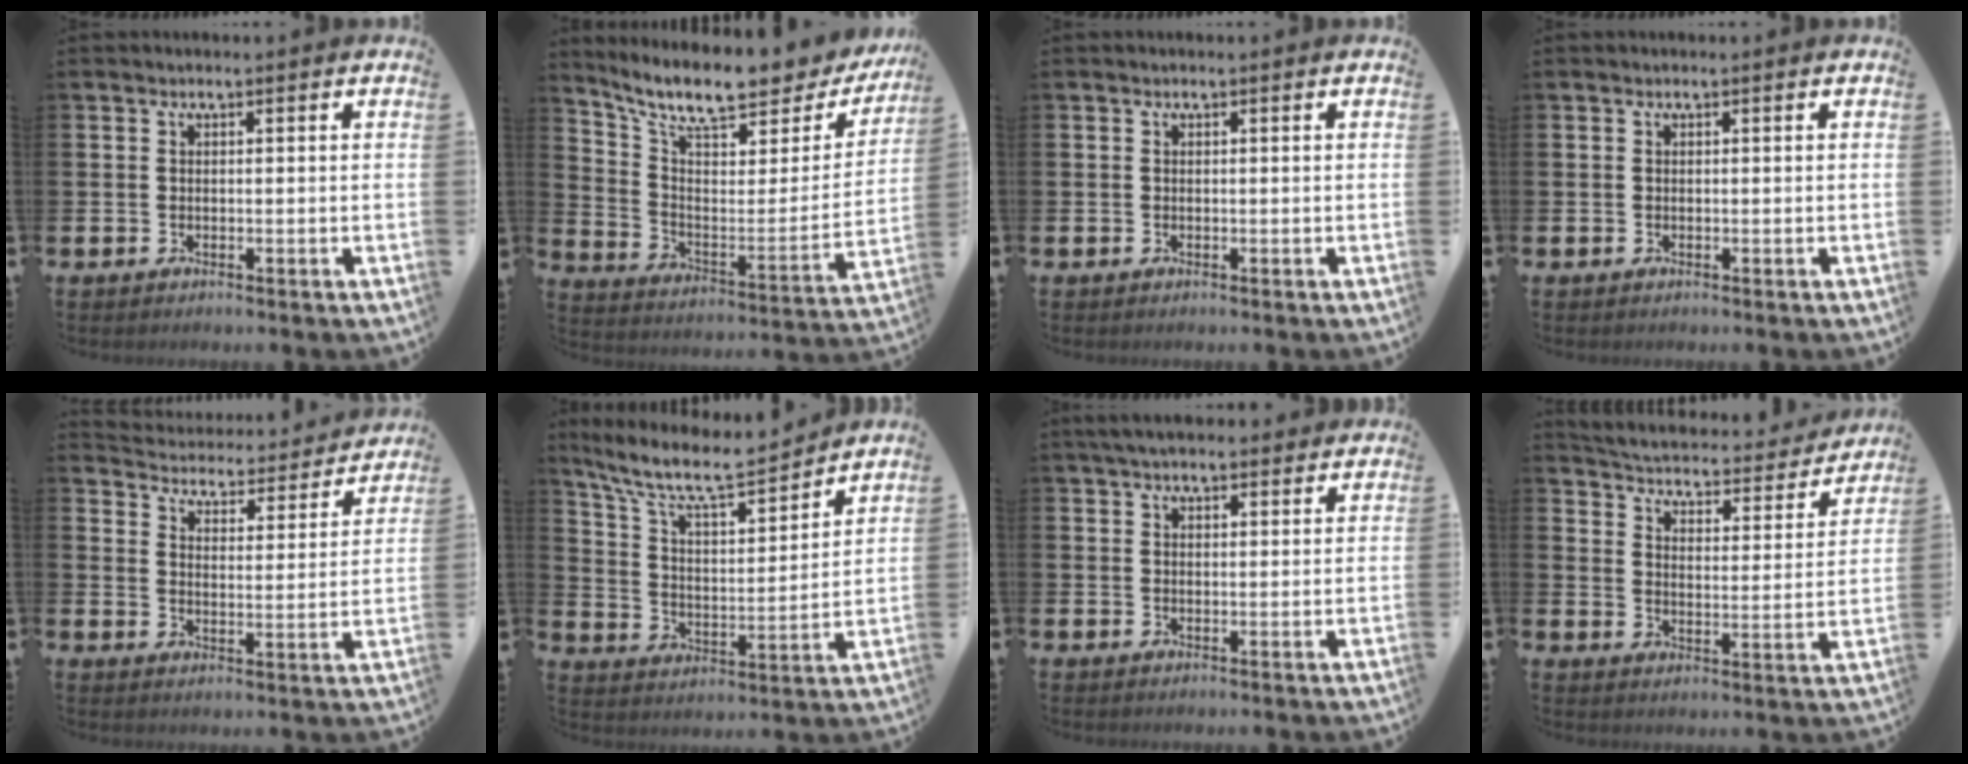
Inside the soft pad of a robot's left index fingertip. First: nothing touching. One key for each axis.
{"total": 10.0, "fx": 8.2, "fy": 2.7, "fz": 4.9, "tx": -0.118, "ty": -0.062, "tz": 0.137}
{"total": 0.0}
{"total": 0.0}
{"total": 4.3, "fx": 4.3, "fy": 0.8, "fz": 0.3, "tx": -0.025, "ty": -0.044, "tz": 0.066}
{"total": 9.7, "fx": 8.5, "fy": 2.2, "fz": 4.2, "tx": -0.112, "ty": -0.055, "tz": 0.143}
{"total": 5.3, "fx": 5.1, "fy": 1.0, "fz": 1.1, "tx": -0.032, "ty": -0.022, "tz": 0.091}
{"total": 4.3, "fx": 4.1, "fy": 0.9, "fz": 0.8, "tx": -0.042, "ty": -0.039, "tz": 0.063}